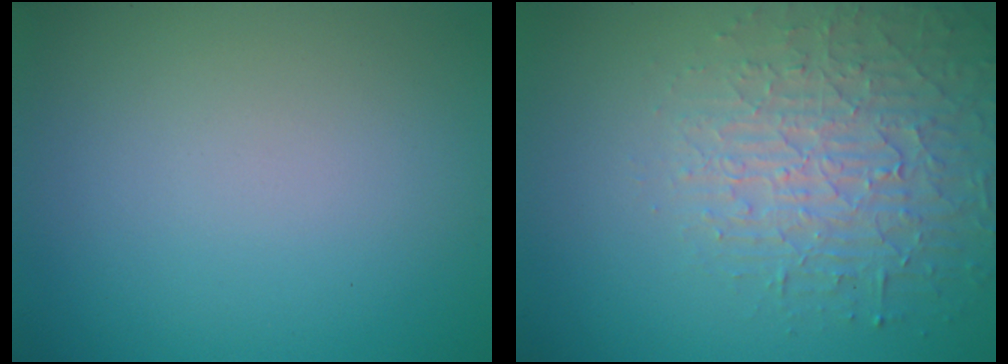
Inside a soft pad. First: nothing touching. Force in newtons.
{"total": 4.0, "press": 3.9, "slide": 0.7}